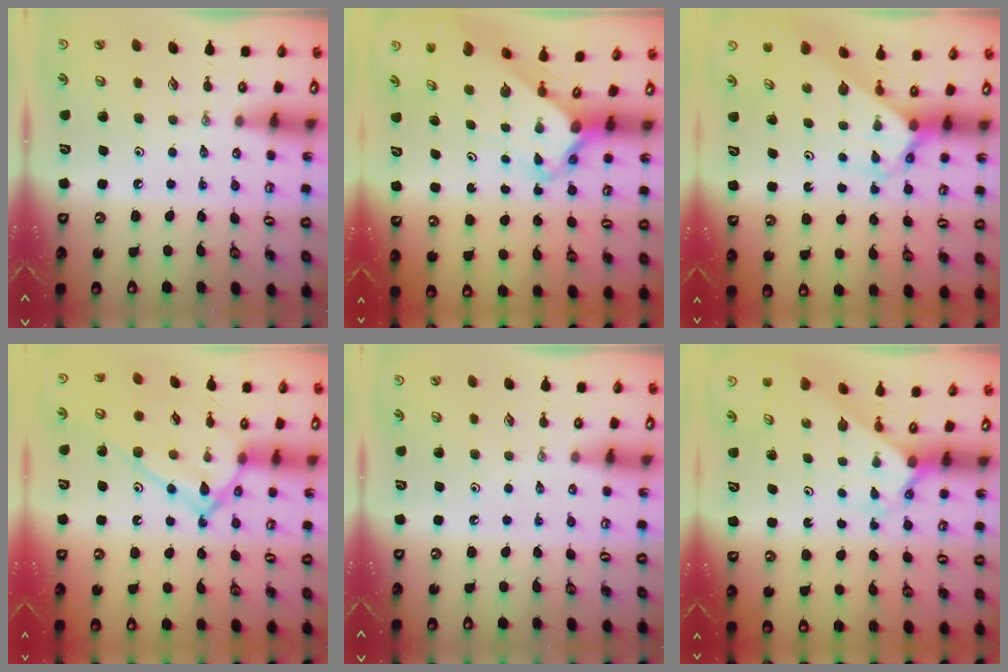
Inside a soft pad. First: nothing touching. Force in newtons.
{"total": 2.7, "press": 2.7, "slide": 0.2}
{"total": 2.6, "press": 2.6, "slide": 0.1}
{"total": 14.4, "press": 14.4, "slide": 0.8}
{"total": 0.0}
{"total": 1.9, "press": 1.9, "slide": 0.1}